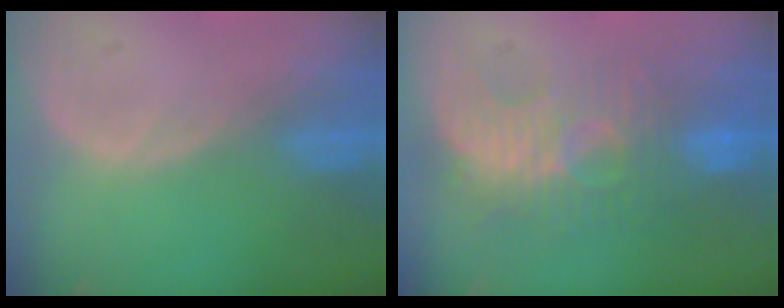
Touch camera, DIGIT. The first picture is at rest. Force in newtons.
{"total": 9.4, "press": 8.9, "slide": 2.9}